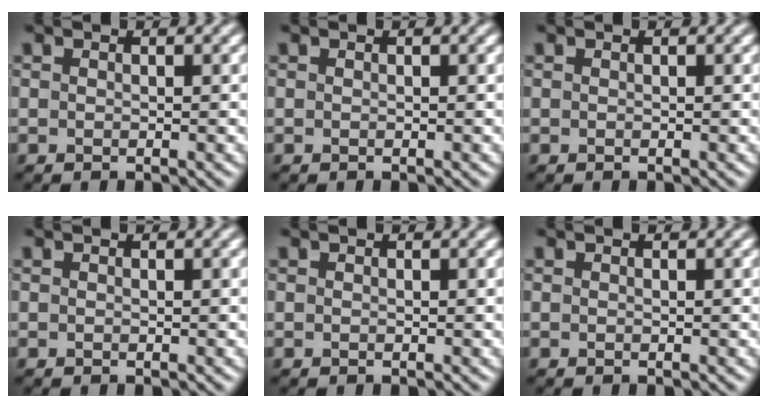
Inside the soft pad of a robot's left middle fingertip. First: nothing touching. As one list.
[{"total": 0.0}, {"total": 0.0}, {"total": 0.0}, {"total": 0.0}, {"total": 0.0}]